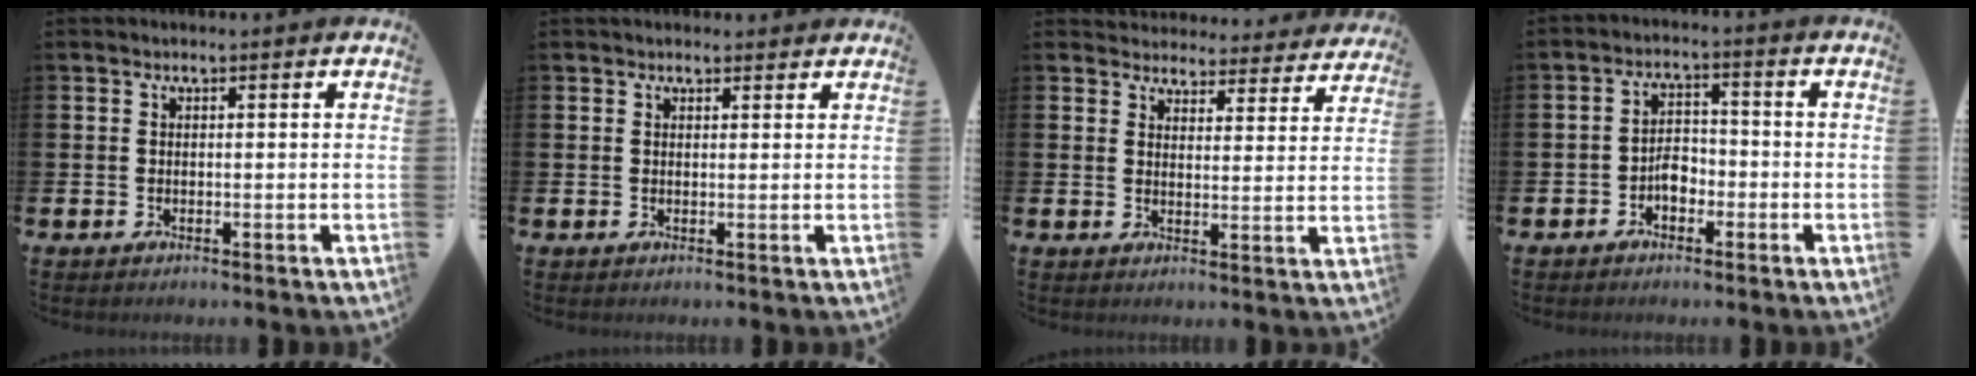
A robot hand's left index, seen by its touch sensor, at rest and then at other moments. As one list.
[{"total": 1.1, "force": [0.9, 0.5, 0.2], "torque": [0.006, 0.002, 0.014]}, {"total": 4.0, "force": [3.8, 1.0, 0.0], "torque": [-0.005, -0.036, 0.064]}, {"total": 3.1, "force": [-1.6, 1.9, 1.7], "torque": [-0.028, 0.007, -0.036]}]